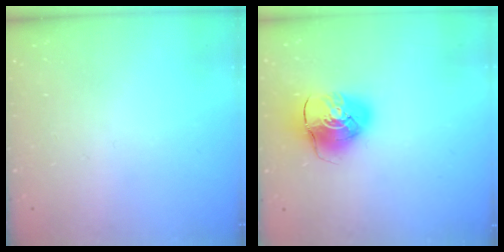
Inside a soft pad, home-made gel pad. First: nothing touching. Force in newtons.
{"total": 8.9, "press": 8.9, "slide": 1.2}